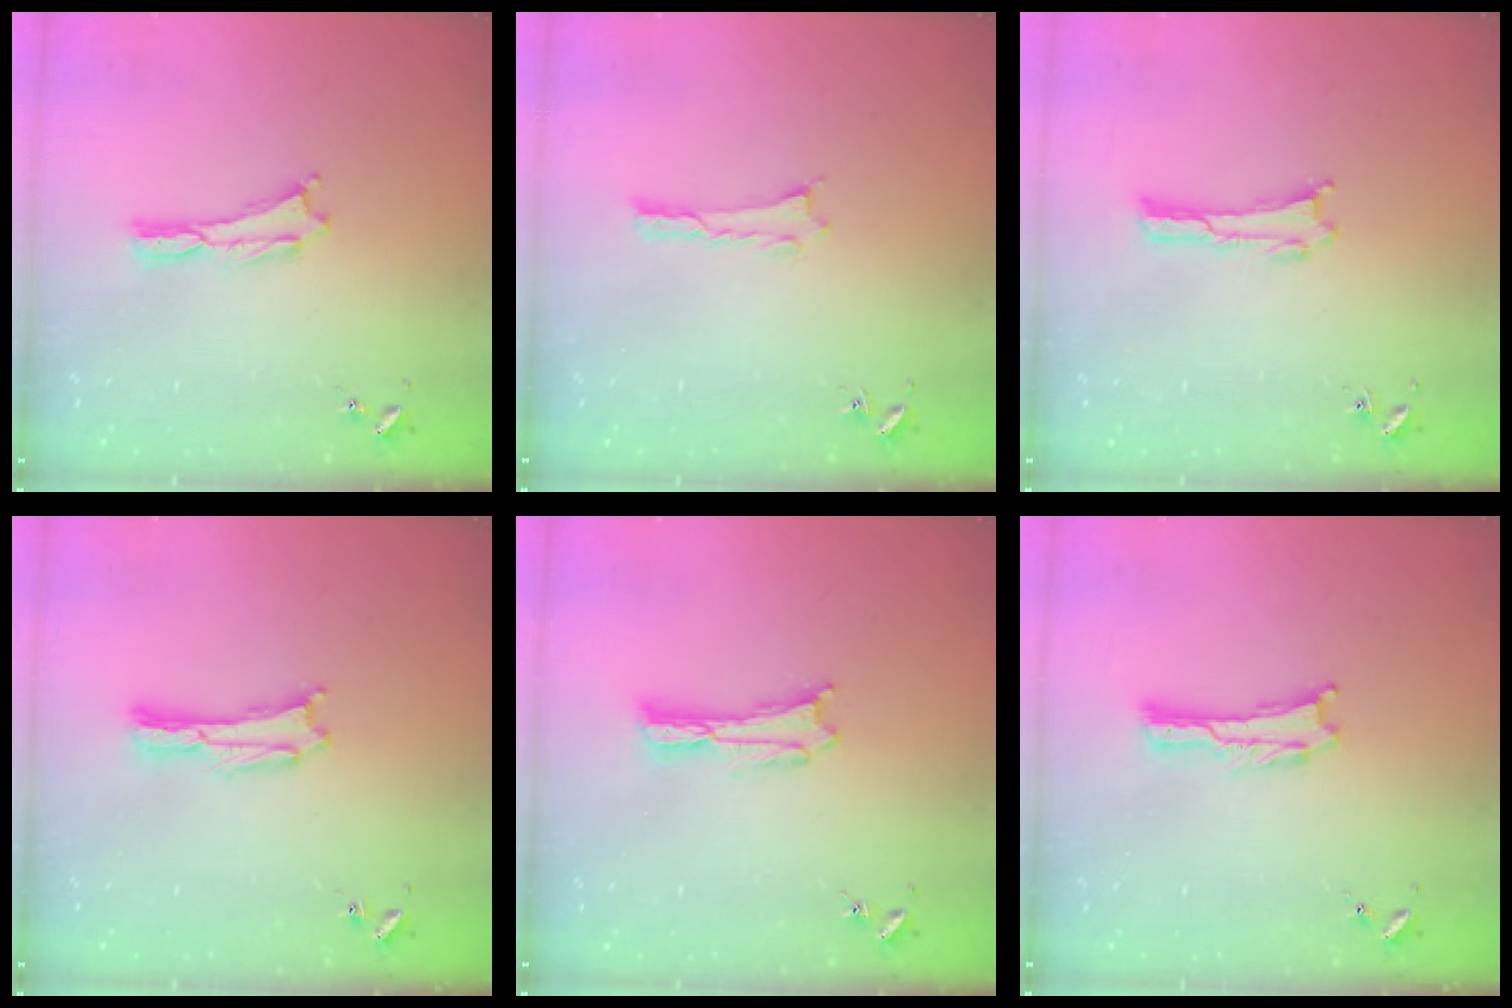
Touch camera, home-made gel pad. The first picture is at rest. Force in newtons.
{"total": 0.0}
{"total": 0.0}
{"total": 0.7, "press": 0.7, "slide": 0.1}
{"total": 0.5, "press": 0.5, "slide": 0.2}
{"total": 0.0}